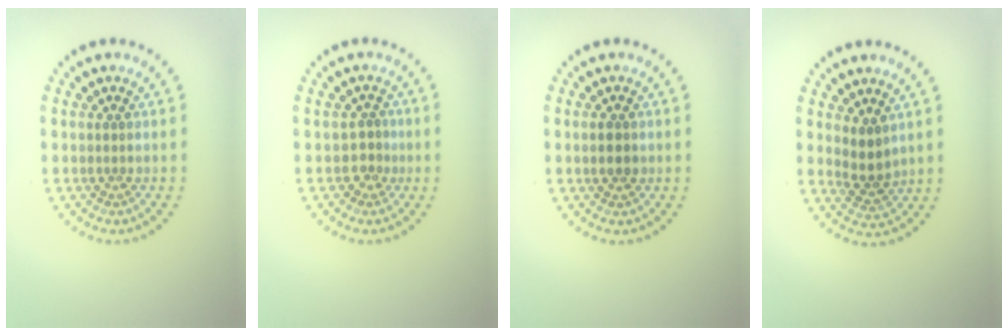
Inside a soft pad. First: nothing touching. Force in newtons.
{"total": 1.6, "press": 1.2, "slide": 1.0}
{"total": 2.0, "press": 2.0, "slide": 0.0}
{"total": 2.3, "press": 2.0, "slide": 1.2}